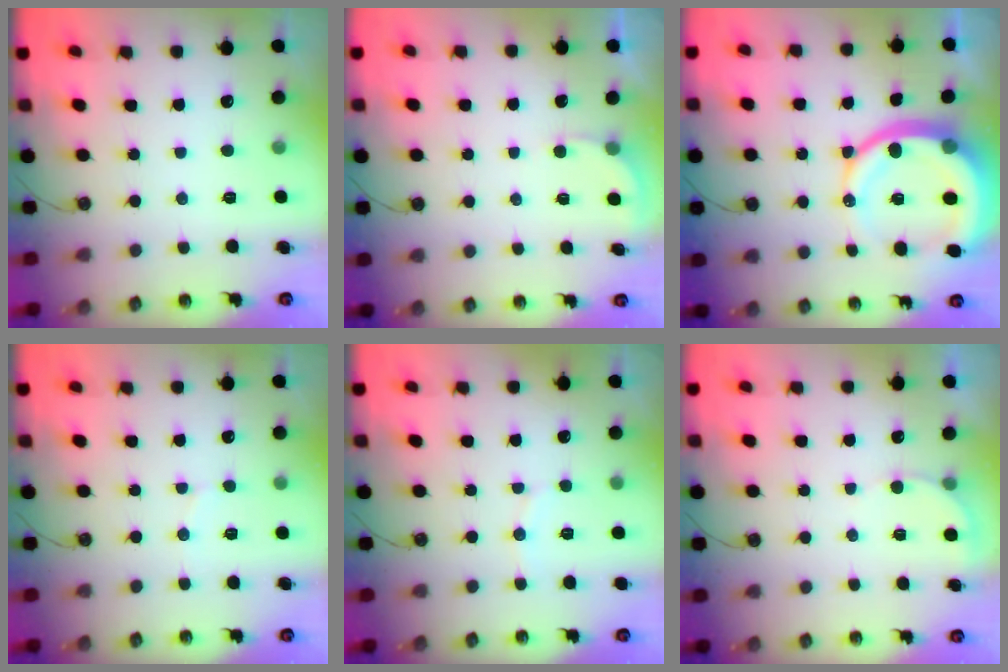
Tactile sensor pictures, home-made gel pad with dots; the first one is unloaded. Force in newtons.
{"total": 2.6, "press": 2.6, "slide": 0.1}
{"total": 16.5, "press": 16.3, "slide": 2.1}
{"total": 4.6, "press": 4.6, "slide": 0.4}
{"total": 4.5, "press": 4.1, "slide": 1.7}
{"total": 3.7, "press": 3.6, "slide": 0.2}